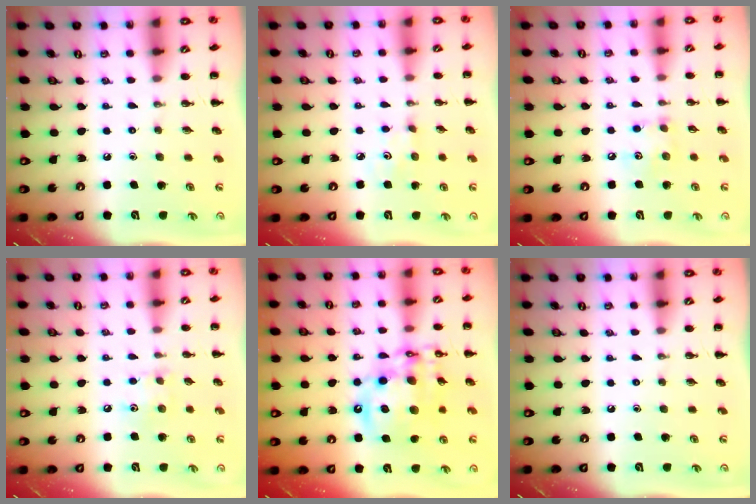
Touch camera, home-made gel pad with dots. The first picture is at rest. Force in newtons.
{"total": 2.7, "press": 2.7, "slide": 0.3}
{"total": 5.8, "press": 5.8, "slide": 0.5}
{"total": 7.7, "press": 7.5, "slide": 1.3}
{"total": 17.3, "press": 16.9, "slide": 3.9}
{"total": 0.0}